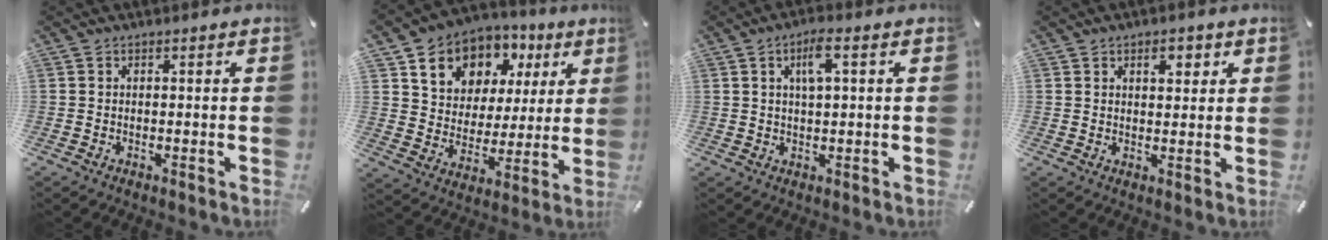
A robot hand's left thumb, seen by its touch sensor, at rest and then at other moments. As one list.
[{"total": 10.8, "force": [5.8, 8.9, 1.9], "torque": [-0.048, -0.043, 0.113]}, {"total": 5.4, "force": [1.8, 1.5, 4.8], "torque": [-0.098, 0.007, 0.030]}, {"total": 3.4, "force": [1.7, 2.0, 2.1], "torque": [-0.022, -0.003, 0.023]}]